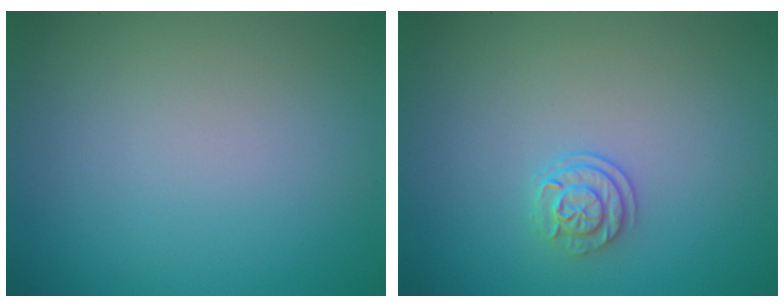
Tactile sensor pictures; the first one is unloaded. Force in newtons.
{"total": 1.9, "press": 1.6, "slide": 1.1}